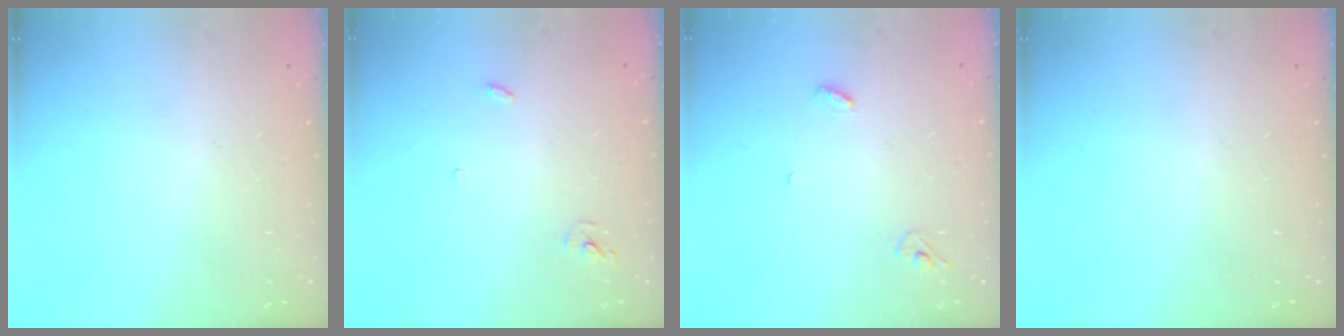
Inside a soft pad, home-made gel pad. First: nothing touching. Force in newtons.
{"total": 2.9, "press": 2.9, "slide": 0.2}
{"total": 3.7, "press": 3.6, "slide": 0.3}
{"total": 0.0}